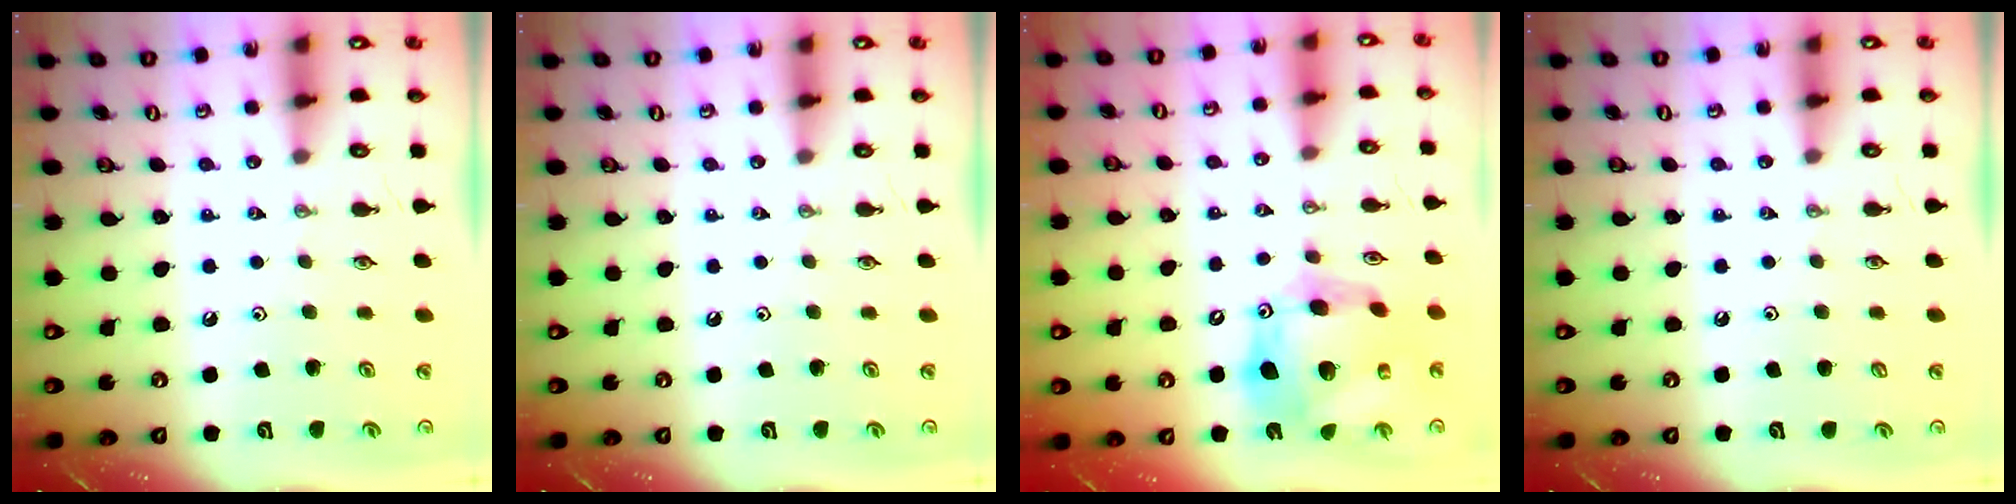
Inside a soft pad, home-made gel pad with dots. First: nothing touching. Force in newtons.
{"total": 0.0}
{"total": 19.0, "press": 18.9, "slide": 1.8}
{"total": 1.1, "press": 0.1, "slide": 1.1}